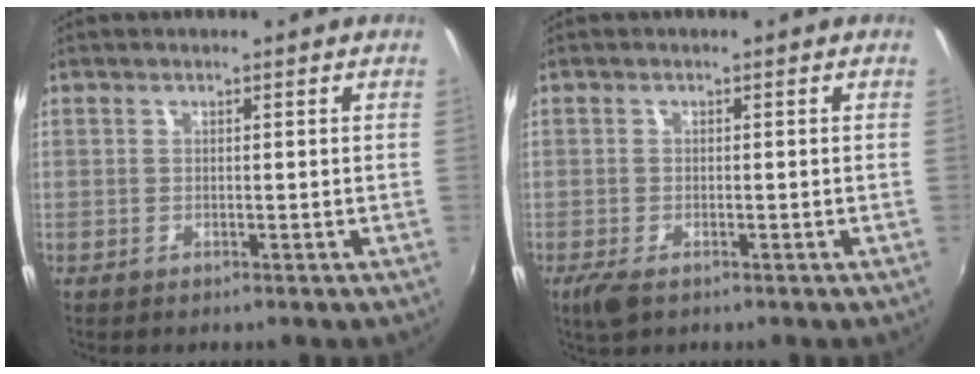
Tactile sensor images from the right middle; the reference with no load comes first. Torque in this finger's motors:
{"motor_torque": [0.50, -0.56, 0.13, 0.04]}